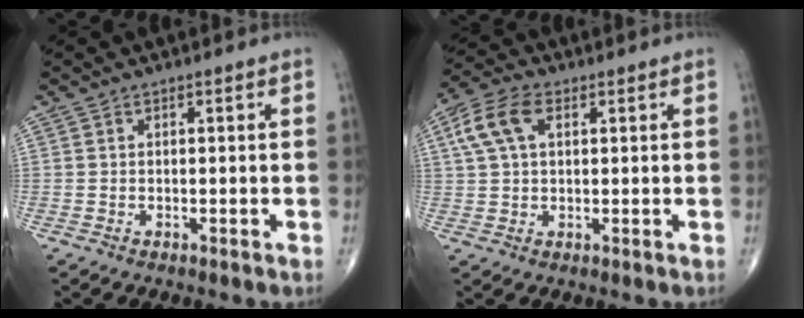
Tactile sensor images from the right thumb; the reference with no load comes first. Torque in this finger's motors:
{"motor_torque": [-0.35, 0.65, 0.71, 0.26, 0.07]}